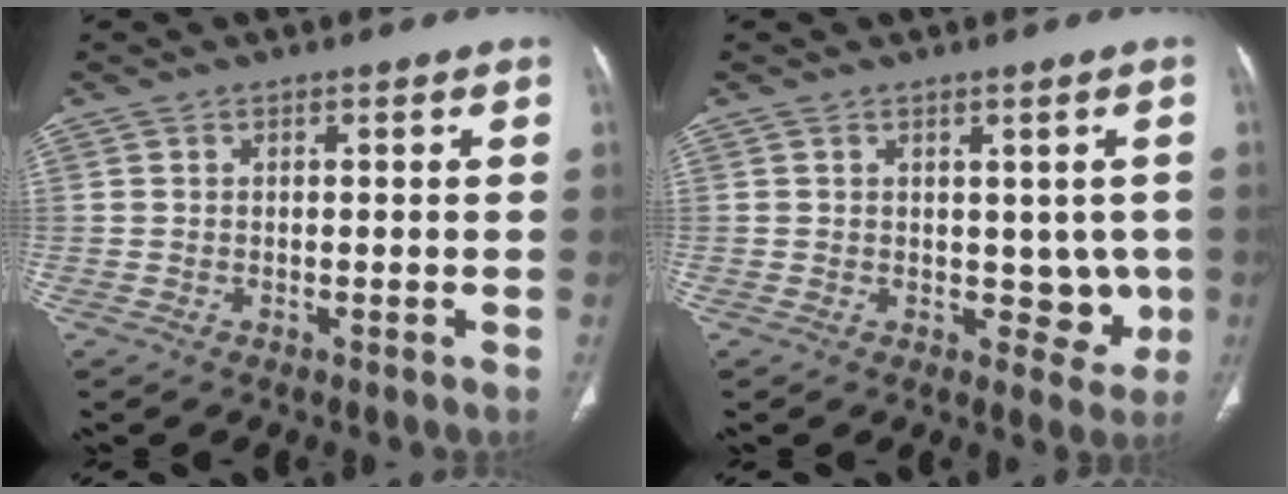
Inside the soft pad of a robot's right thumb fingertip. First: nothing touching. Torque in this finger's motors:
{"motor_torque": [-0.08, -0.29, -0.11, -0.50, 0.05]}